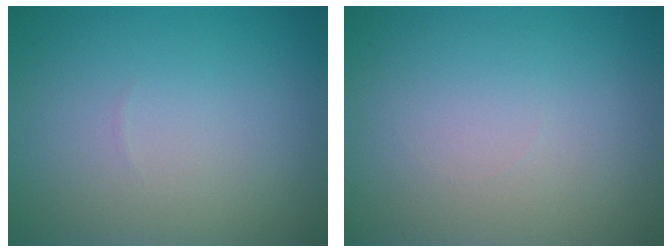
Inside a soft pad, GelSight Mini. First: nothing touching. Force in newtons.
{"total": 0.0}